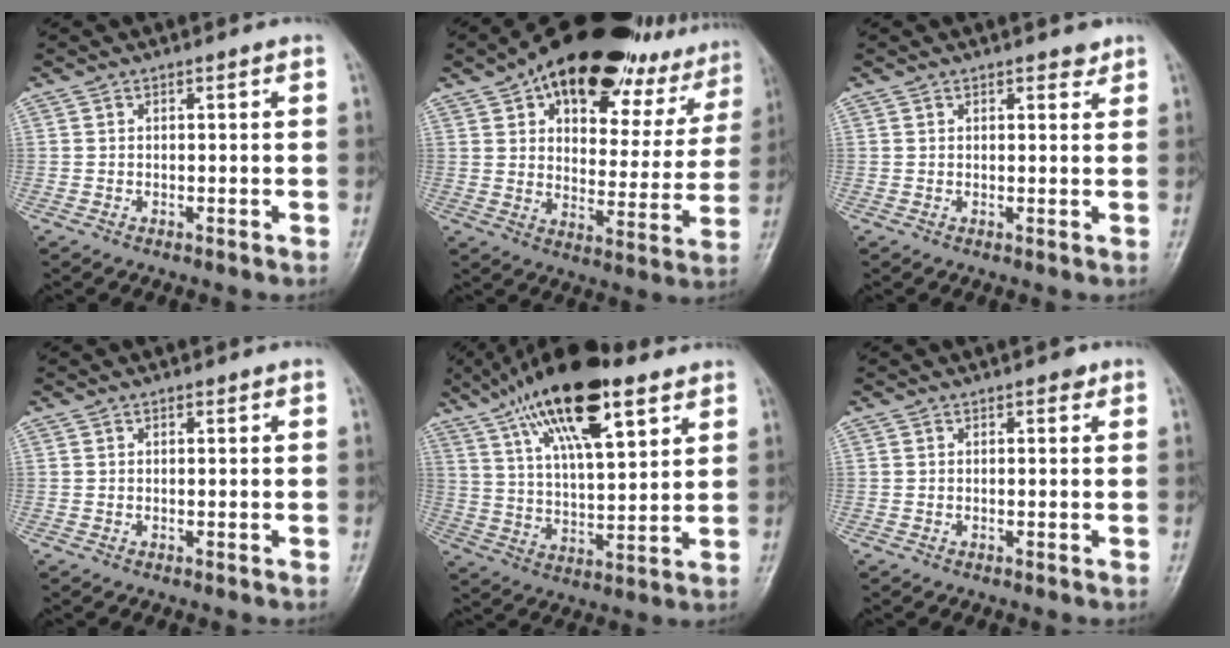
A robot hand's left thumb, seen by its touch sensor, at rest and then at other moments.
{"total": 27.4, "force": [17.3, 13.5, 16.4], "torque": [-0.190, -0.023, 0.238]}
{"total": 1.7, "force": [1.4, 0.8, 0.7], "torque": [0.003, -0.007, 0.015]}
{"total": 0.5, "force": [0.3, 0.3, 0.3], "torque": [-0.004, -0.002, 0.003]}
{"total": 20.6, "force": [11.6, 7.2, 15.4], "torque": [-0.254, -0.021, 0.205]}
{"total": 0.9, "force": [0.6, 0.6, 0.4], "torque": [0.002, -0.003, 0.003]}